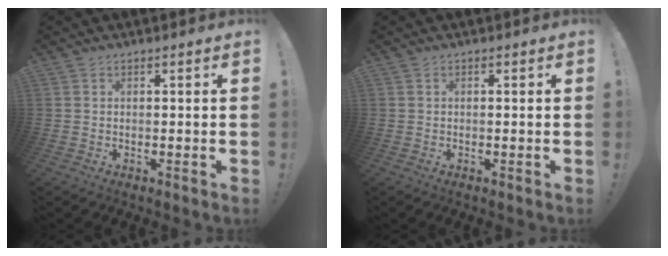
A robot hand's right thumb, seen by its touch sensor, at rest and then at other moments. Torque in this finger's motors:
{"motor_torque": [-0.34, -0.40, -0.07, 0.37, -0.07]}